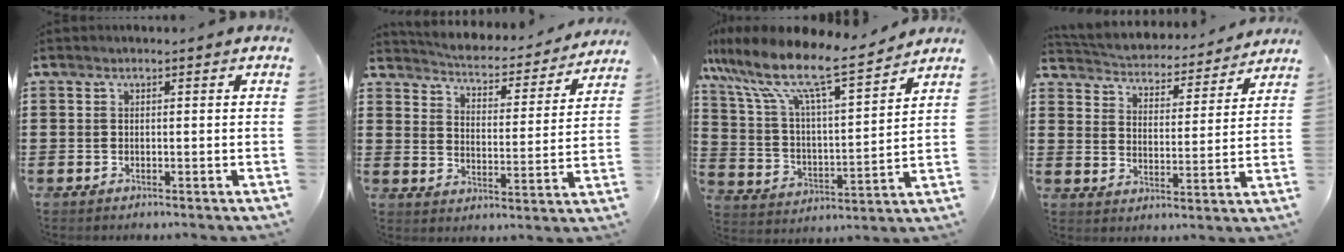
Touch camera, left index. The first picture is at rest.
{"total": 3.7, "force": [3.7, 0.1, 0.4], "torque": [-0.030, -0.037, 0.056]}
{"total": 11.0, "force": [8.8, 1.7, 6.4], "torque": [-0.157, -0.053, 0.147]}
{"total": 3.5, "force": [3.5, 0.4, 0.0], "torque": [-0.025, -0.033, 0.053]}